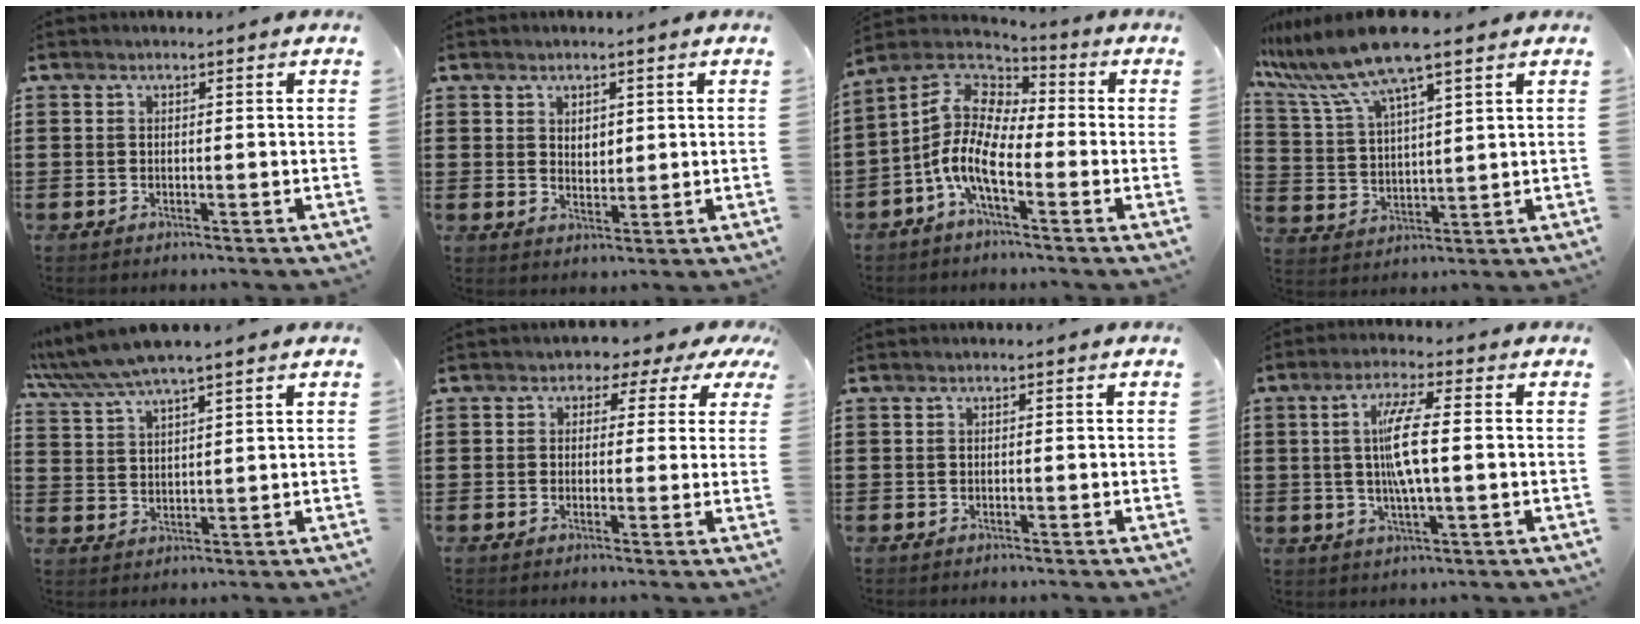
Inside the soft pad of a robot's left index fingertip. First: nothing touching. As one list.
[{"total": 2.2, "force": [1.5, 1.3, 0.9], "torque": [-0.012, 0.002, 0.026]}, {"total": 10.5, "force": [-3.5, 4.4, 8.9], "torque": [-0.221, -0.016, -0.085]}, {"total": 10.8, "force": [8.4, 0.8, 6.7], "torque": [-0.164, -0.033, 0.145]}, {"total": 5.9, "force": [5.1, 0.2, 3.0], "torque": [-0.072, -0.015, 0.092]}, {"total": 2.0, "force": [-0.1, 1.8, 0.7], "torque": [-0.018, 0.001, -0.013]}, {"total": 0.0}, {"total": 7.8, "force": [0.3, 1.5, 7.7], "torque": [-0.156, 0.000, -0.004]}]